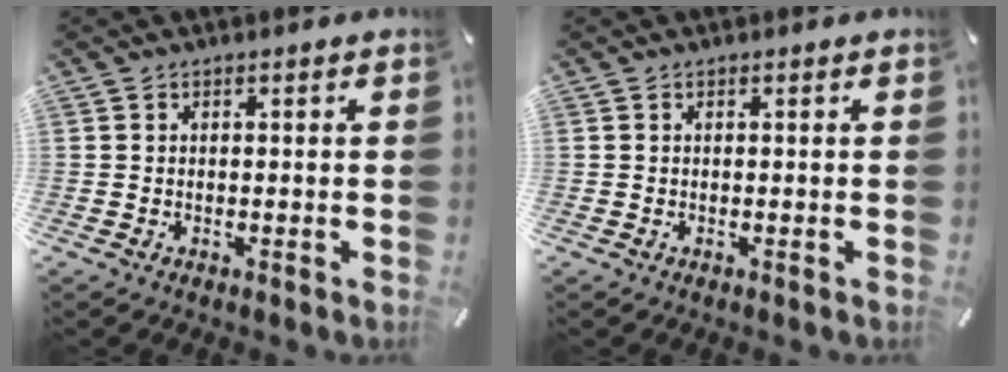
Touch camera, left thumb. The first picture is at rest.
{"total": 0.0}